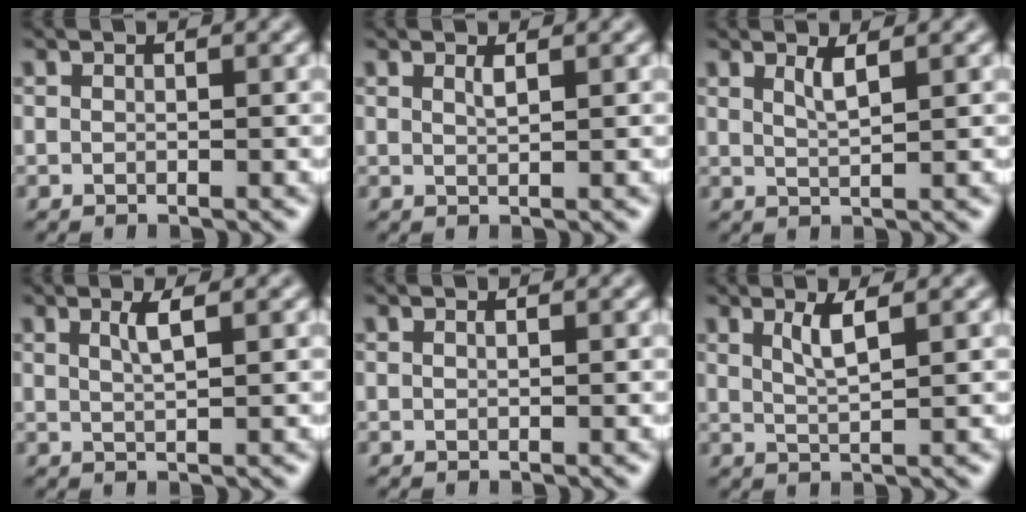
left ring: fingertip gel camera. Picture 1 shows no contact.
{"total": 0.9, "force": [0.6, 0.1, 0.6], "torque": [-0.008, -0.001, 0.010]}
{"total": 1.7, "force": [1.0, 0.4, 1.4], "torque": [-0.020, 0.000, 0.014]}
{"total": 1.8, "force": [0.9, 0.4, 1.5], "torque": [-0.024, 0.002, 0.012]}
{"total": 0.0}
{"total": 2.4, "force": [1.2, 0.5, 2.0], "torque": [-0.035, -0.001, 0.021]}